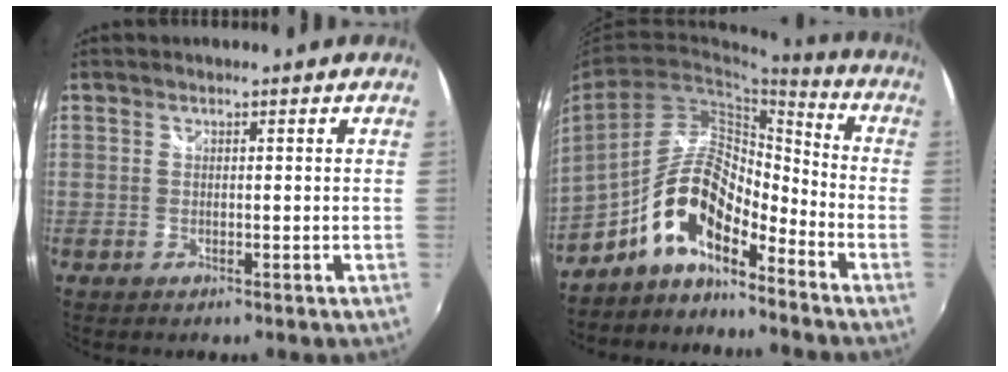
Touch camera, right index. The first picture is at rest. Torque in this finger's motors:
{"motor_torque": [1.20, -0.94, 0.96, 0.21]}